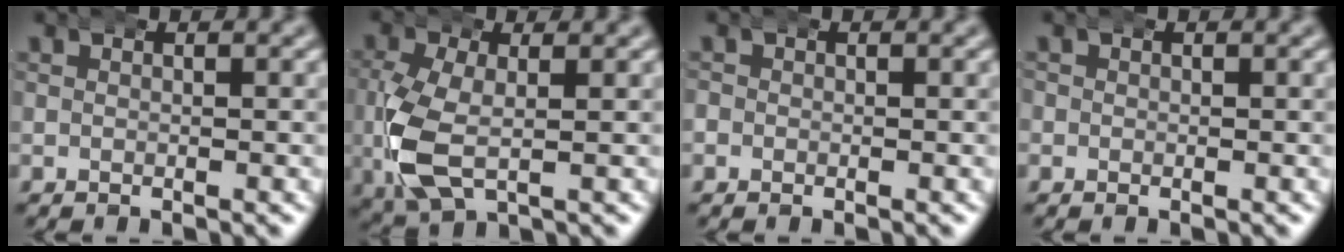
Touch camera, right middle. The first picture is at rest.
{"total": 6.4, "force": [-1.5, 4.0, 4.8], "torque": [-0.127, -0.020, -0.013]}
{"total": 1.1, "force": [-0.2, 1.1, 0.1], "torque": [-0.011, 0.002, -0.009]}
{"total": 0.6, "force": [-0.1, 0.5, -0.1], "torque": [0.000, 0.000, -0.005]}